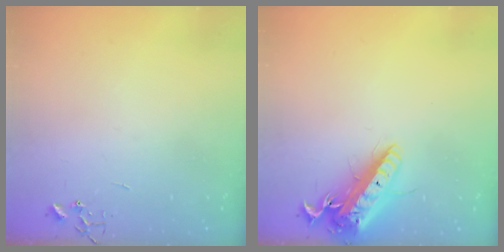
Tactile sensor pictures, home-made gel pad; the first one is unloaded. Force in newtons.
{"total": 17.4, "press": 17.0, "slide": 3.4}